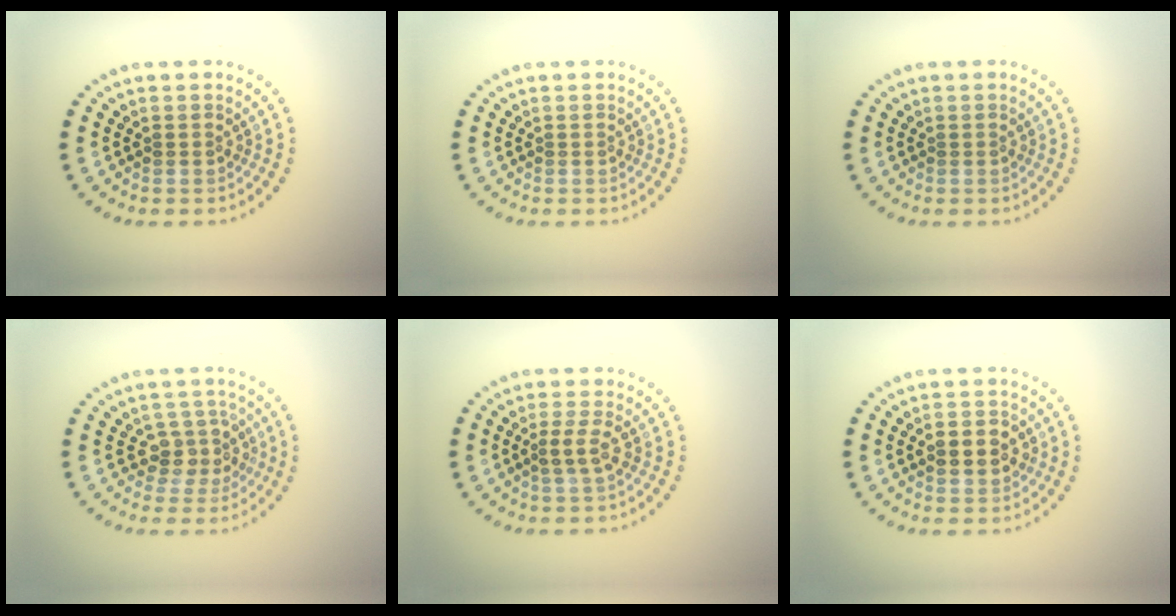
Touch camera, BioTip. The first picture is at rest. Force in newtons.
{"total": 0.0}
{"total": 0.0}
{"total": 2.9, "press": 2.4, "slide": 1.7}
{"total": 1.7, "press": 1.5, "slide": 0.8}
{"total": 2.9, "press": 2.9, "slide": 0.1}